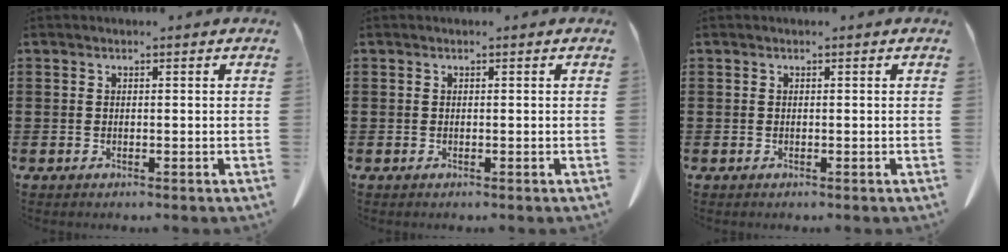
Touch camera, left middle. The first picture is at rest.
{"total": 0.0}
{"total": 0.0}